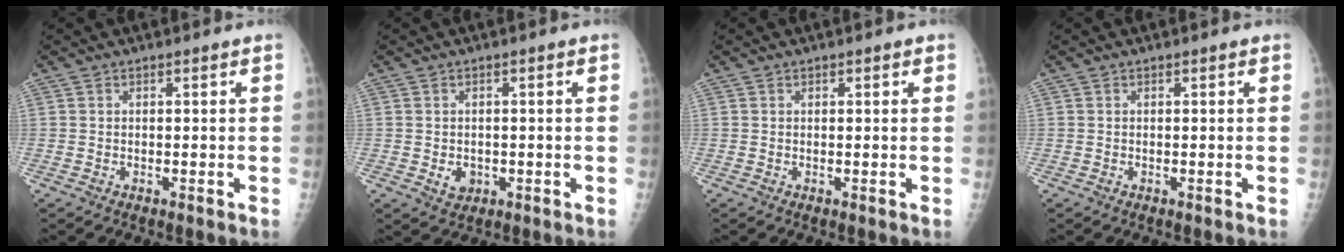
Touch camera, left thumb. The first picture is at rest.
{"total": 2.9, "force": [-0.6, 2.4, 1.5], "torque": [-0.011, 0.000, 0.000]}
{"total": 0.8, "force": [0.4, 0.4, 0.5], "torque": [-0.003, 0.001, 0.003]}
{"total": 0.0}